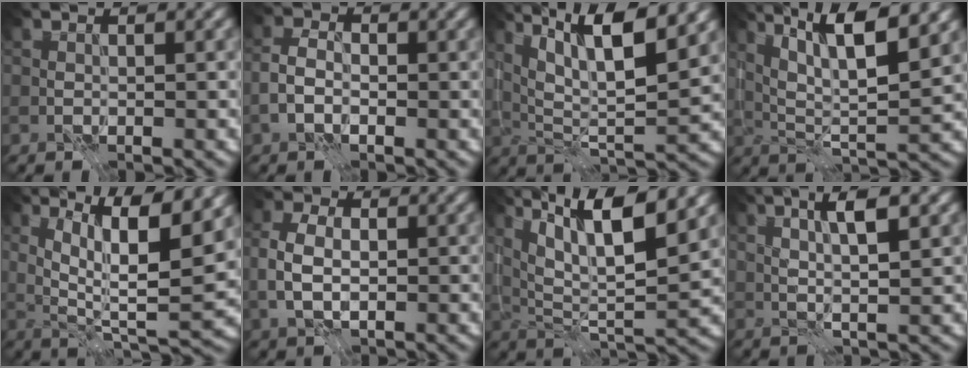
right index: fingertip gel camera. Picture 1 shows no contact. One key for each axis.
{"total": 2.4, "fx": -0.9, "fy": 1.5, "fz": 1.6, "tx": -0.031, "ty": 0.005, "tz": -0.026}
{"total": 9.9, "fx": 5.6, "fy": 2.4, "fz": 7.8, "tx": -0.138, "ty": 0.009, "tz": 0.088}
{"total": 8.8, "fx": 4.8, "fy": 1.9, "fz": 7.1, "tx": -0.126, "ty": 0.005, "tz": 0.078}
{"total": 10.5, "fx": 4.4, "fy": 2.2, "fz": 9.3, "tx": -0.149, "ty": 0.000, "tz": 0.083}
{"total": 3.7, "fx": -0.1, "fy": 2.4, "fz": 2.8, "tx": -0.063, "ty": 0.003, "tz": -0.004}
{"total": 11.2, "fx": 6.3, "fy": 2.9, "fz": 8.7, "tx": -0.151, "ty": 0.013, "tz": 0.092}
{"total": 4.4, "fx": 1.7, "fy": 0.8, "fz": 4.0, "tx": -0.071, "ty": 0.005, "tz": 0.030}